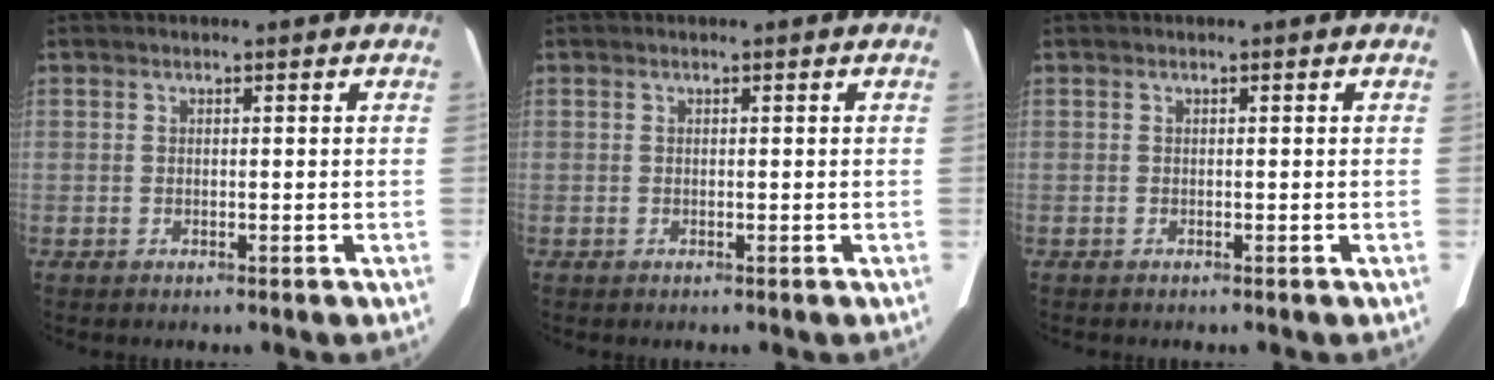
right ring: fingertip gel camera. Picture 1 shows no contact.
{"total": 0.0}
{"total": 0.0}